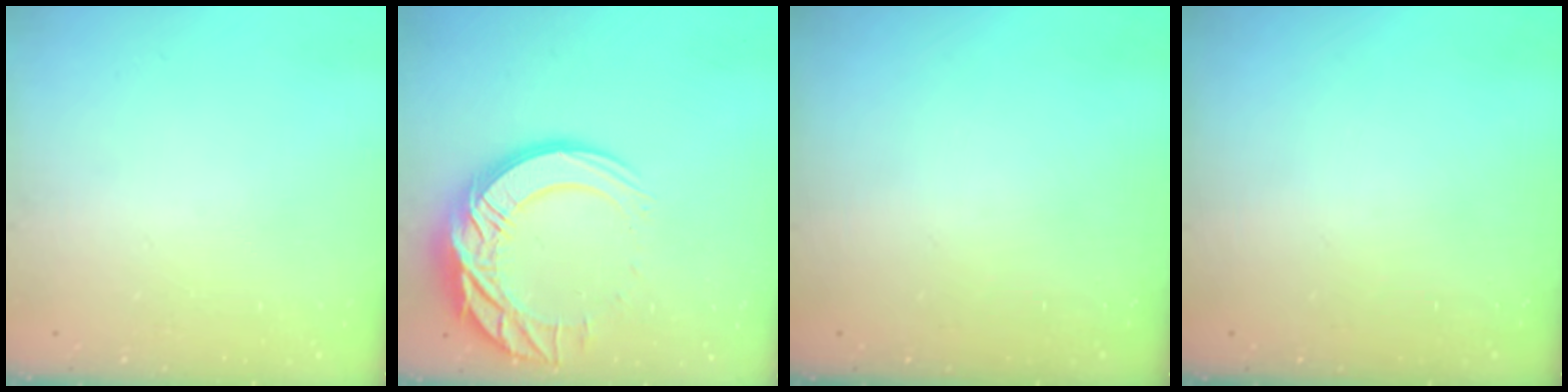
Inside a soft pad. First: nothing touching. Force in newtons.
{"total": 18.7, "press": 18.6, "slide": 1.8}
{"total": 0.0}
{"total": 0.0}